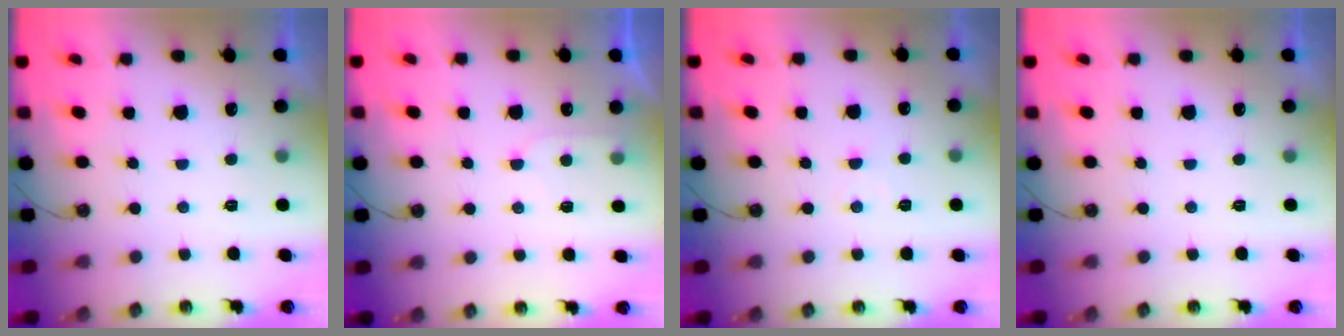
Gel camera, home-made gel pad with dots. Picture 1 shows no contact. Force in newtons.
{"total": 5.0, "press": 4.9, "slide": 0.5}
{"total": 3.9, "press": 3.9, "slide": 0.6}
{"total": 0.0}